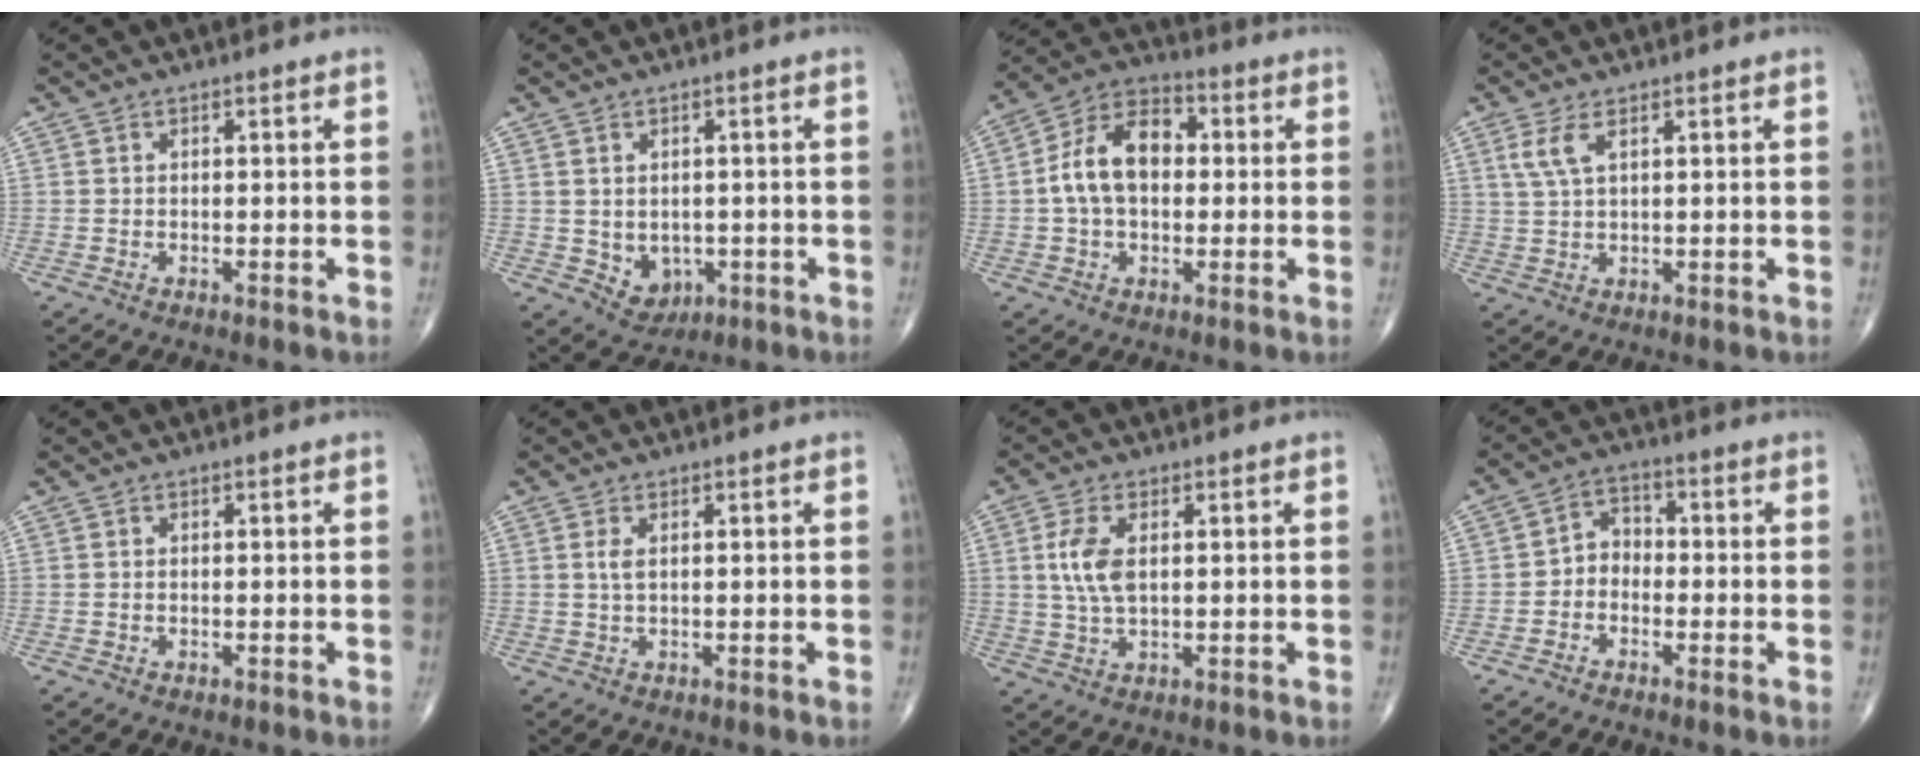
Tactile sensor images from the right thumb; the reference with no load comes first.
{"total": 5.0, "force": [-0.8, 4.1, 2.9], "torque": [-0.021, 0.000, 0.004]}
{"total": 12.5, "force": [0.7, 8.2, 9.4], "torque": [-0.160, 0.030, 0.003]}
{"total": 3.9, "force": [1.7, 1.3, 3.2], "torque": [-0.080, 0.004, 0.044]}
{"total": 0.0}
{"total": 1.8, "force": [0.5, 0.7, 1.6], "torque": [-0.039, 0.004, 0.015]}
{"total": 6.5, "force": [1.2, 3.3, 5.5], "torque": [-0.122, -0.002, 0.025]}
{"total": 4.3, "force": [-1.5, 3.4, 2.2], "torque": [-0.013, 0.026, -0.042]}